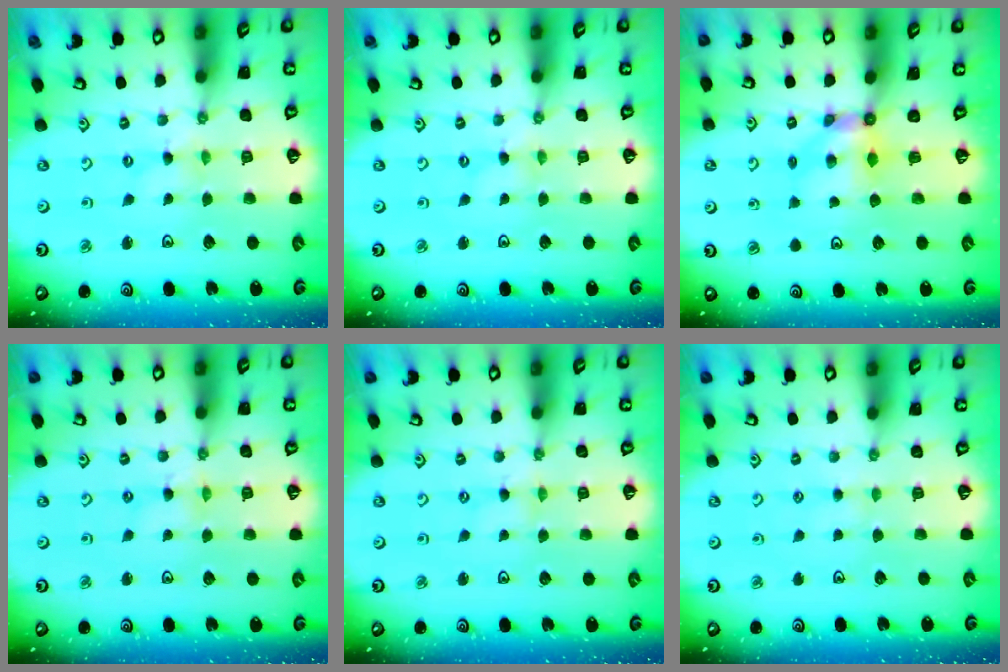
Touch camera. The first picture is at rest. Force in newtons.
{"total": 0.0}
{"total": 5.3, "press": 5.3, "slide": 0.2}
{"total": 1.0, "press": 0.9, "slide": 0.2}
{"total": 0.0}
{"total": 1.8, "press": 1.7, "slide": 0.3}